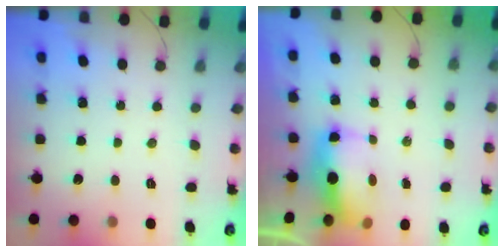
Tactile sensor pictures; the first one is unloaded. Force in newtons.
{"total": 8.2, "press": 8.1, "slide": 1.0}